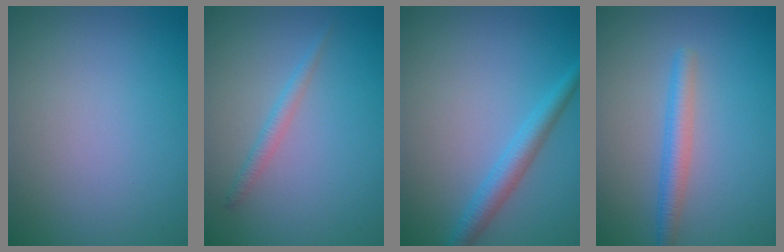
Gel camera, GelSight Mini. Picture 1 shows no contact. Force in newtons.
{"total": 1.3, "press": 1.3, "slide": 0.1}
{"total": 2.7, "press": 2.7, "slide": 0.1}
{"total": 2.4, "press": 2.4, "slide": 0.1}